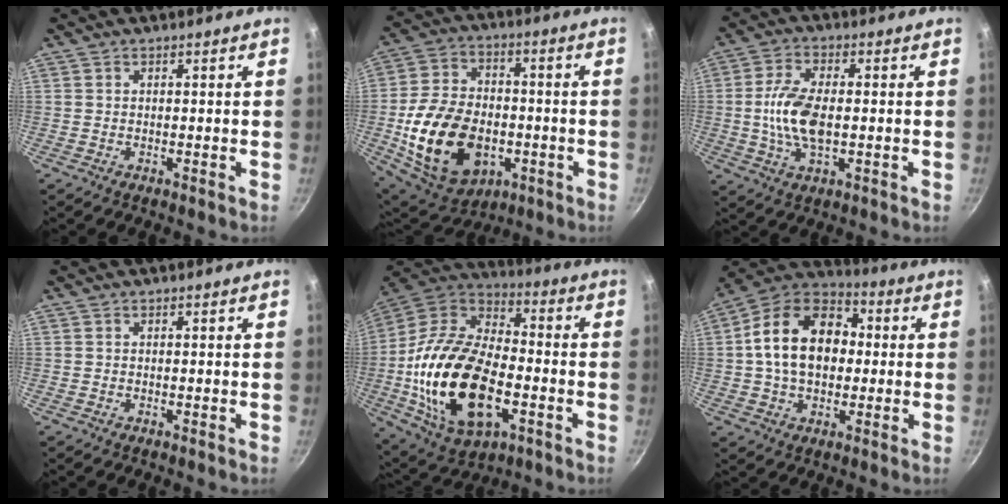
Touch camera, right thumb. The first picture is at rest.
{"total": 22.2, "force": [-4.9, 15.0, 15.6], "torque": [-0.271, 0.023, -0.068]}
{"total": 10.1, "force": [-0.5, 5.1, 8.7], "torque": [-0.169, 0.009, -0.016]}
{"total": 0.0}
{"total": 27.3, "force": [-5.6, 15.7, 21.6], "torque": [-0.400, 0.020, -0.098]}
{"total": 17.9, "force": [1.2, 12.6, 12.6], "torque": [-0.183, 0.033, 0.004]}